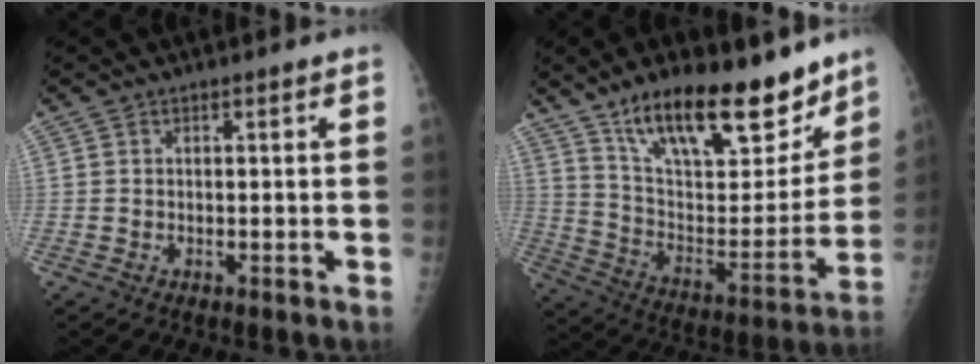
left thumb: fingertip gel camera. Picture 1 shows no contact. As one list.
[{"total": 25.2, "force": [17.3, 9.4, 15.7], "torque": [-0.202, -0.073, 0.287]}]